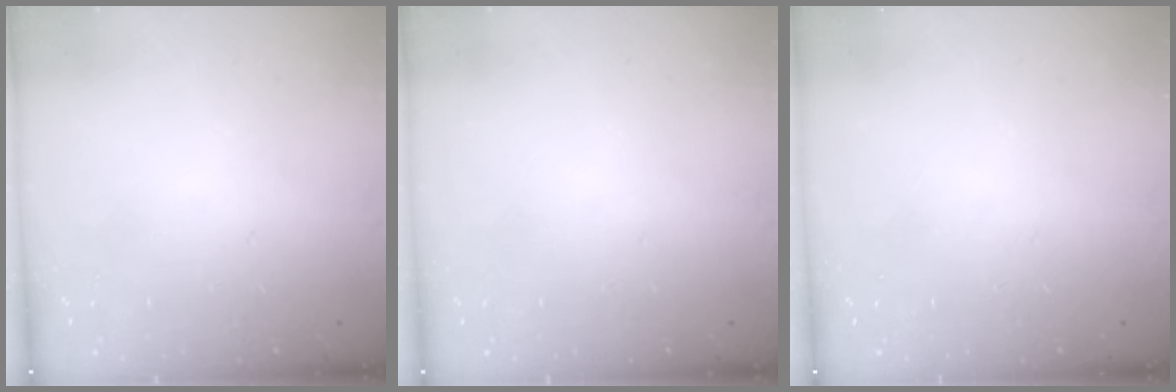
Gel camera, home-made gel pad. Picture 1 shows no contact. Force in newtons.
{"total": 0.0}
{"total": 0.0}